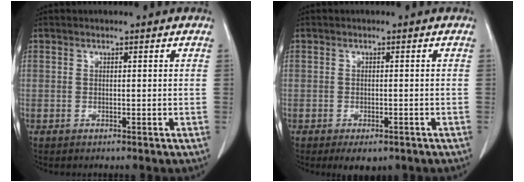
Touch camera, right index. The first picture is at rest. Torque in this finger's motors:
{"motor_torque": [0.09, -0.28, -0.10, -0.05]}